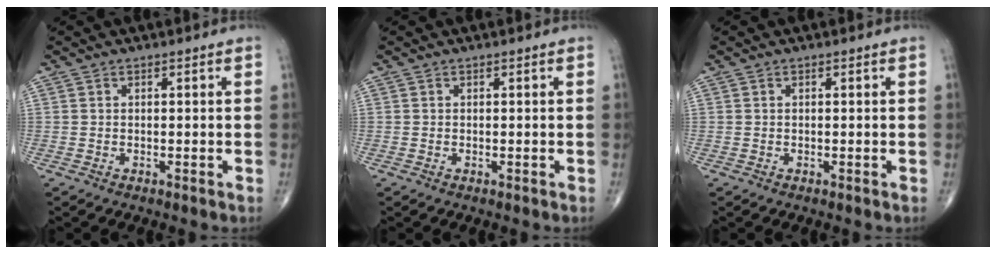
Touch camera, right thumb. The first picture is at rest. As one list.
[{"total": 0.0}, {"total": 0.0}]